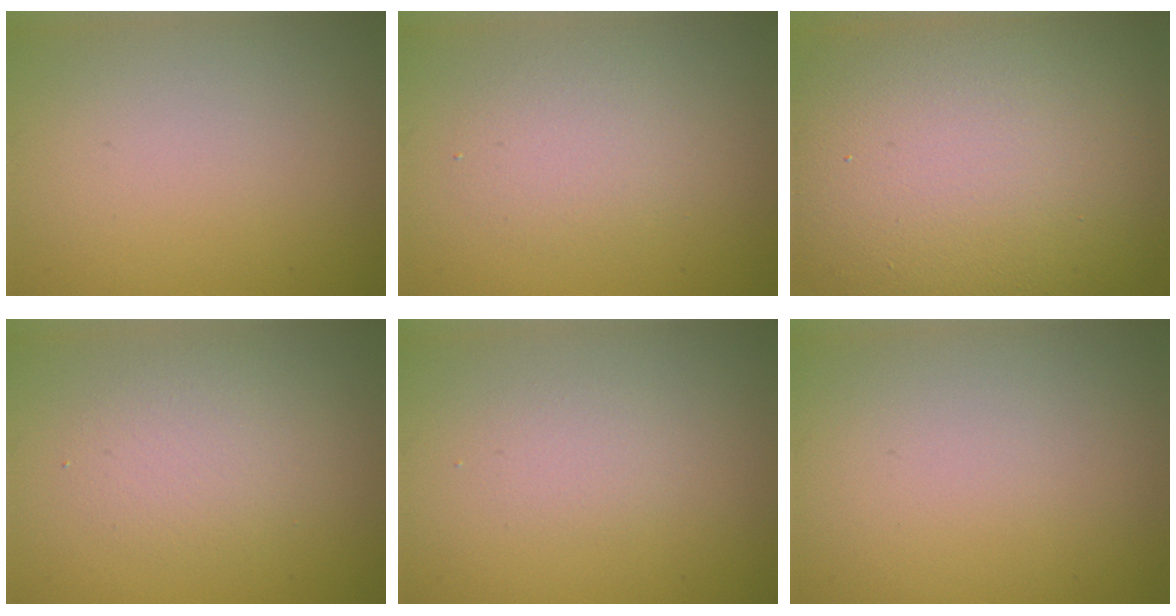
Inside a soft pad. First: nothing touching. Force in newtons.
{"total": 2.5, "press": 2.5, "slide": 0.2}
{"total": 17.3, "press": 17.3, "slide": 1.2}
{"total": 2.6, "press": 2.6, "slide": 0.1}
{"total": 1.2, "press": 1.2, "slide": 0.0}
{"total": 0.0}